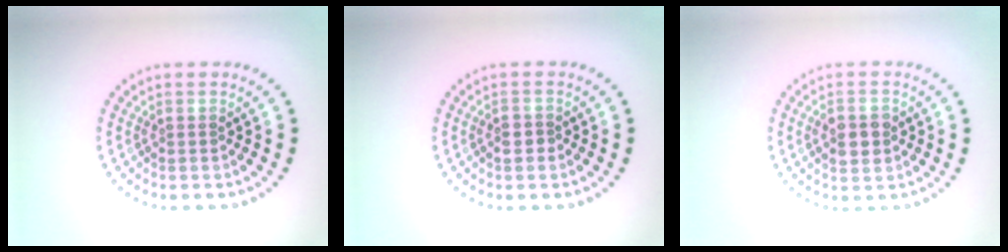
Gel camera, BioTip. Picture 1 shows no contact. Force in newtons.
{"total": 1.3, "press": 1.2, "slide": 0.5}
{"total": 3.0, "press": 3.0, "slide": 0.2}